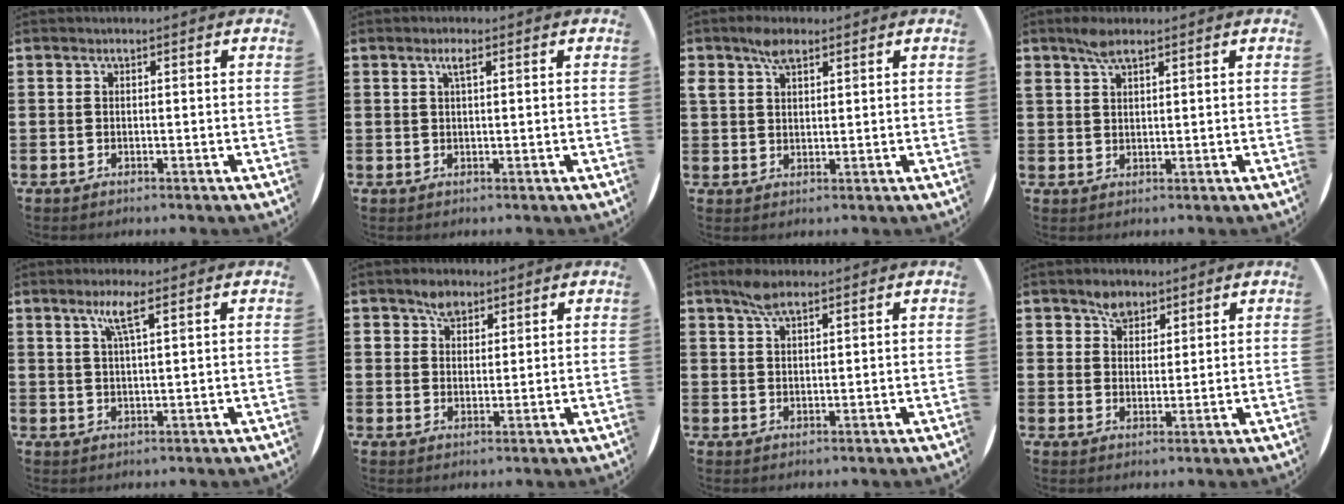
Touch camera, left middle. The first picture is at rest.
{"total": 1.6, "force": [0.7, 0.3, 1.4], "torque": [-0.028, 0.006, 0.011]}
{"total": 3.6, "force": [2.6, 1.8, 1.8], "torque": [-0.024, 0.001, 0.044]}
{"total": 2.7, "force": [2.2, 1.0, 1.4], "torque": [-0.015, -0.002, 0.036]}
{"total": 3.8, "force": [2.3, 0.3, 3.1], "torque": [-0.065, 0.006, 0.037]}
{"total": 3.1, "force": [2.3, 1.9, 0.8], "torque": [-0.003, -0.002, 0.041]}
{"total": 3.0, "force": [2.3, 0.9, 1.7], "torque": [-0.029, 0.001, 0.039]}
{"total": 3.5, "force": [2.7, 2.1, 0.7], "torque": [-0.011, 0.002, 0.050]}